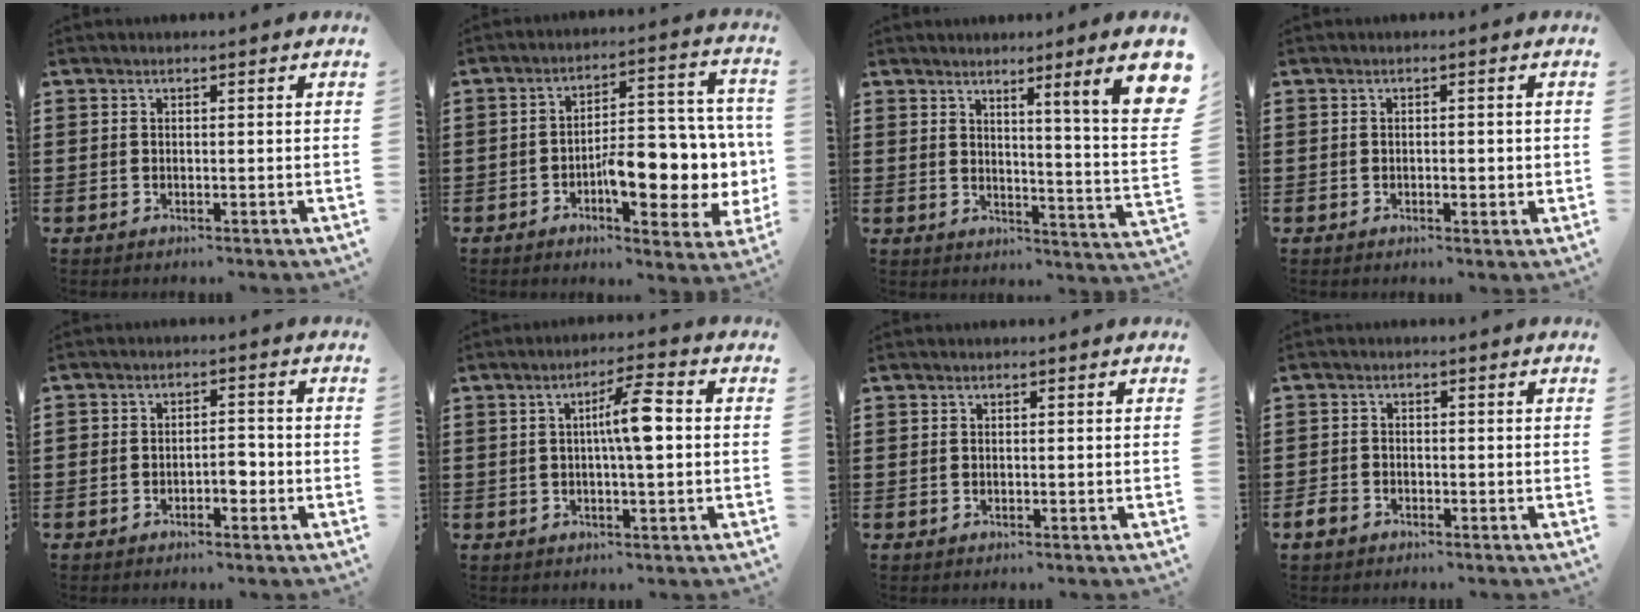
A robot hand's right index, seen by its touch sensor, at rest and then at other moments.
{"total": 9.6, "force": [-2.2, 4.0, 8.4], "torque": [-0.110, -0.012, -0.040]}
{"total": 7.3, "force": [3.3, -0.3, 6.5], "torque": [-0.101, -0.033, 0.045]}
{"total": 1.4, "force": [-0.3, 0.5, 1.3], "torque": [-0.023, 0.000, -0.006]}
{"total": 2.9, "force": [-1.5, 1.5, 1.9], "torque": [-0.037, 0.006, -0.030]}
{"total": 6.2, "force": [0.3, 0.7, 6.1], "torque": [-0.112, 0.004, -0.001]}
{"total": 0.0}
{"total": 2.1, "force": [-1.6, 1.2, 0.7], "torque": [-0.023, 0.000, -0.035]}